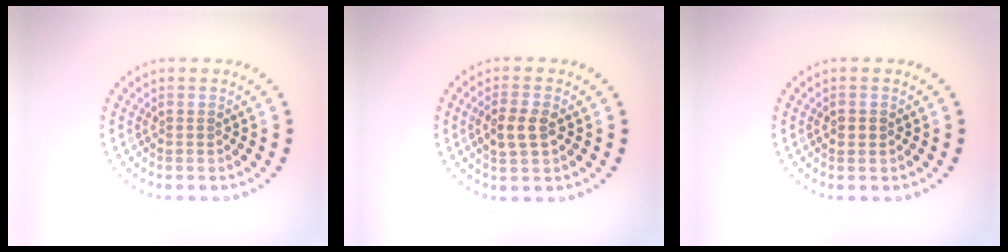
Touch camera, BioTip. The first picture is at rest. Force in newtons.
{"total": 2.7, "press": 2.6, "slide": 0.6}
{"total": 1.4, "press": 1.4, "slide": 0.2}